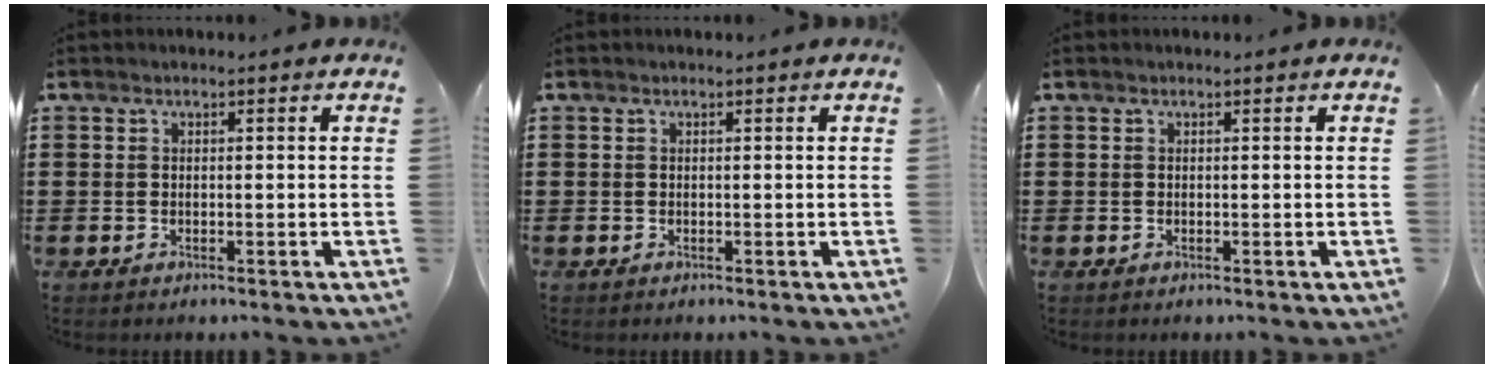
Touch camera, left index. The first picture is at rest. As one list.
[{"total": 0.0}, {"total": 0.0}]